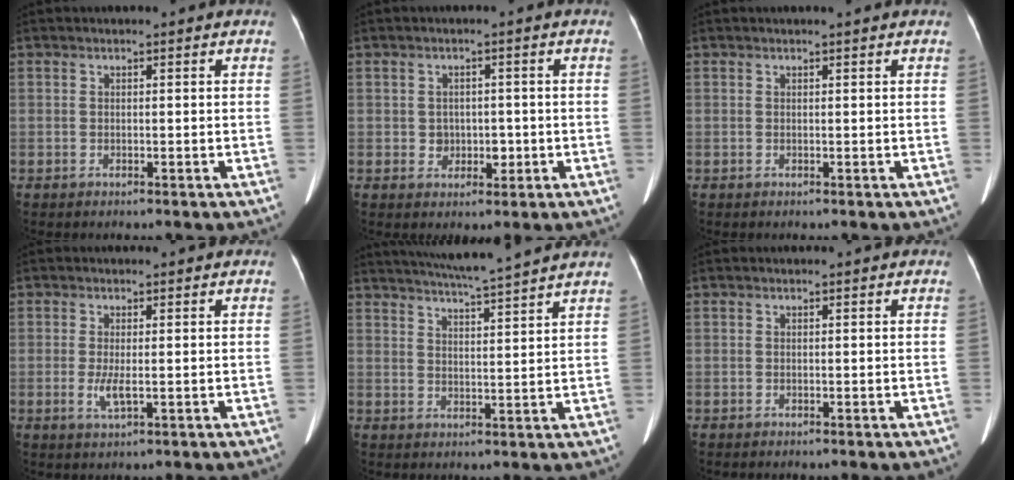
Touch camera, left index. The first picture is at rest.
{"total": 3.0, "force": [-0.4, 2.5, 1.5], "torque": [-0.021, 0.008, 0.001]}
{"total": 1.2, "force": [1.0, -0.1, 0.6], "torque": [-0.008, 0.010, 0.015]}
{"total": 2.6, "force": [-0.4, 0.6, 2.5], "torque": [-0.054, -0.006, -0.003]}
{"total": 12.6, "force": [11.3, -1.4, 5.4], "torque": [-0.097, 0.003, 0.157]}
{"total": 0.0}